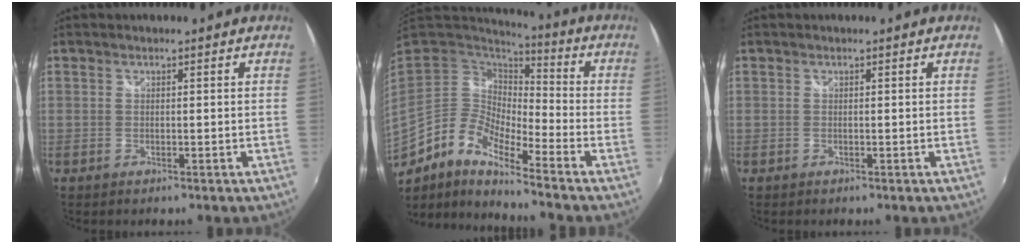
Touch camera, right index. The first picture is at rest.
{"total": 12.2, "force": [-6.7, 4.3, 9.3], "torque": [-0.159, -0.011, -0.139]}
{"total": 0.0}